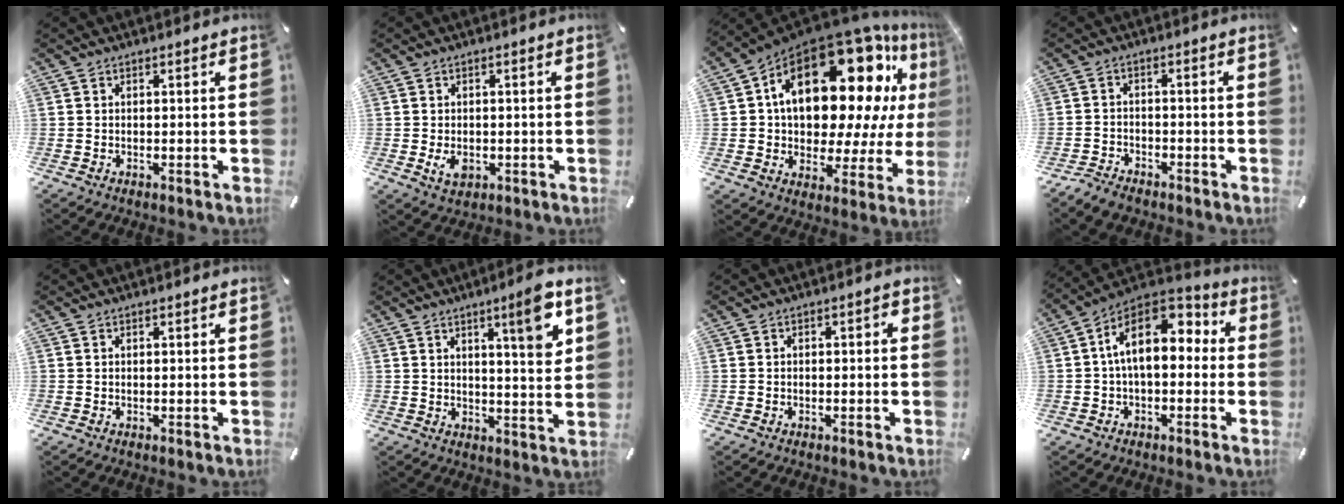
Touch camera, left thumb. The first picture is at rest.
{"total": 3.4, "force": [-0.8, 2.4, 2.3], "torque": [-0.046, -0.004, -0.018]}
{"total": 27.1, "force": [11.3, 14.0, 20.2], "torque": [-0.334, -0.081, 0.188]}
{"total": 3.3, "force": [-3.0, 1.4, 0.6], "torque": [-0.017, 0.016, -0.061]}
{"total": 0.0}
{"total": 10.0, "force": [5.1, 1.3, 8.6], "torque": [-0.116, -0.028, 0.072]}
{"total": 1.5, "force": [-1.1, 0.7, 0.9], "torque": [-0.016, 0.007, -0.022]}
{"total": 13.9, "force": [2.9, 8.0, 11.0], "torque": [-0.200, -0.010, 0.050]}